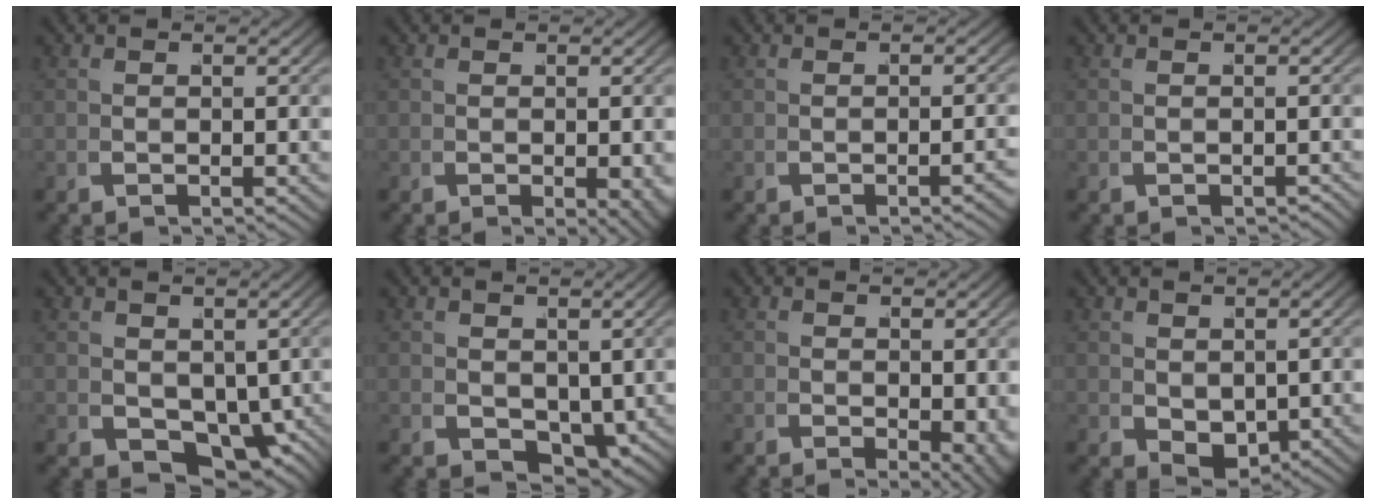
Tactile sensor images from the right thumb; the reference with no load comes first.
{"total": 2.2, "force": [-0.4, 1.1, 1.9], "torque": [-0.021, -0.010, 0.001]}
{"total": 1.2, "force": [-0.8, 0.1, 0.9], "torque": [-0.017, 0.005, -0.011]}
{"total": 1.0, "force": [-1.0, 0.2, 0.2], "torque": [-0.002, -0.002, -0.013]}
{"total": 6.8, "force": [-1.2, 5.1, 4.4], "torque": [-0.084, -0.046, 0.010]}
{"total": 3.6, "force": [0.4, 2.7, 2.3], "torque": [-0.048, -0.031, 0.030]}
{"total": 2.8, "force": [-0.1, 1.5, 2.4], "torque": [-0.025, -0.014, 0.008]}
{"total": 3.0, "force": [0.4, 2.1, 2.1], "torque": [-0.042, -0.022, 0.028]}